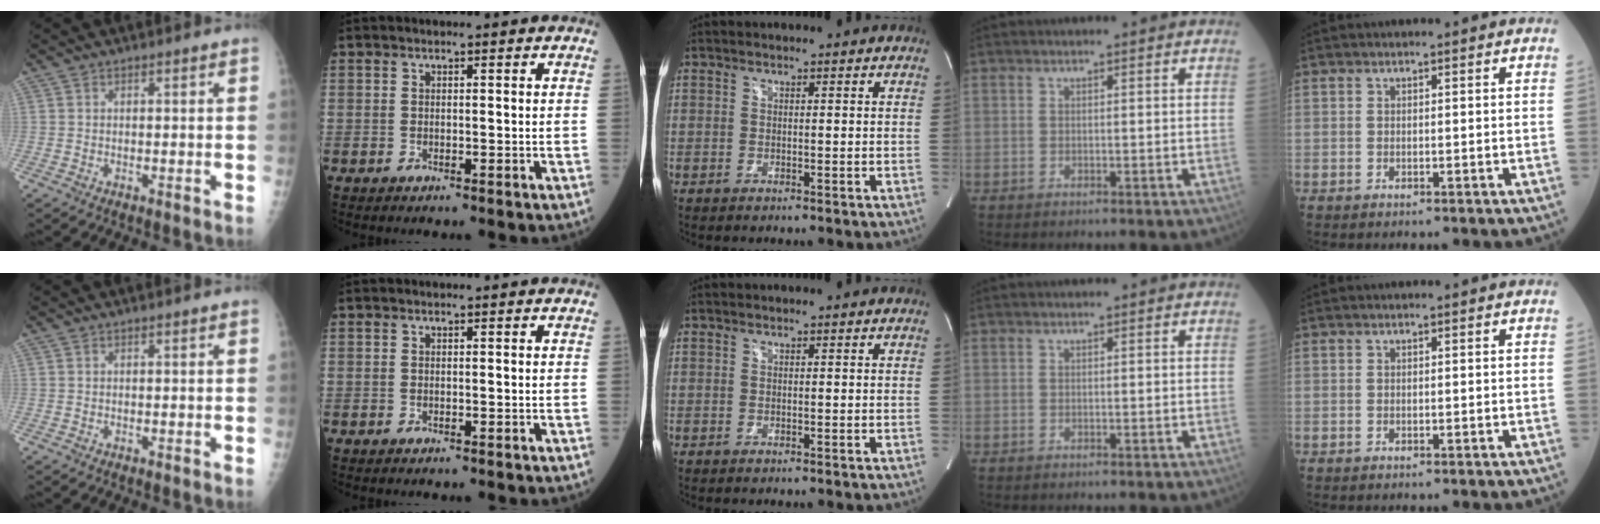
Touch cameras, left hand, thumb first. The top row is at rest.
{}